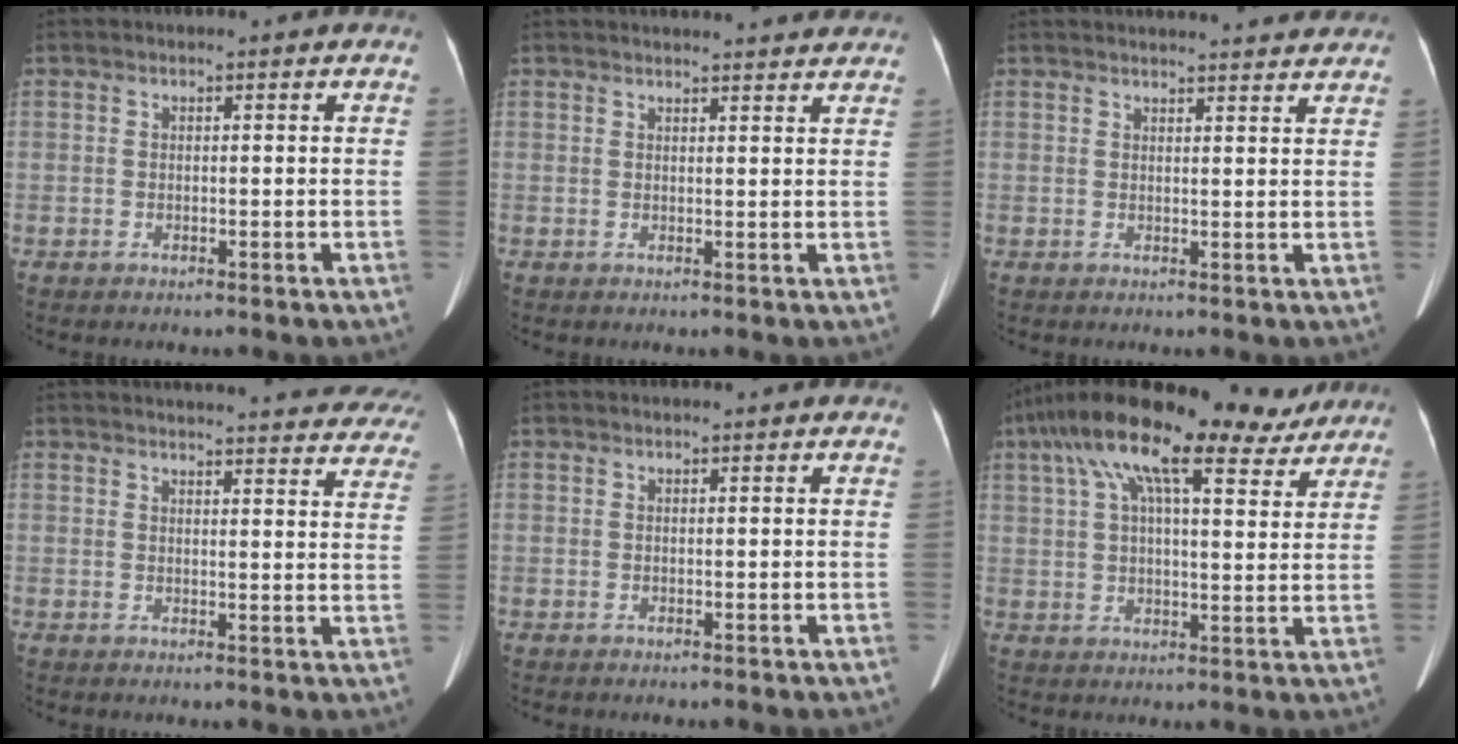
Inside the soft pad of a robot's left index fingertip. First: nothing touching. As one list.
[{"total": 12.2, "force": [11.6, 1.4, 3.3], "torque": [-0.028, 0.019, 0.124]}, {"total": 14.3, "force": [13.7, 1.5, 3.8], "torque": [-0.039, 0.015, 0.155]}, {"total": 29.5, "force": [27.8, 5.0, 8.4], "torque": [-0.127, -0.055, 0.315]}, {"total": 0.8, "force": [0.8, 0.0, 0.2], "torque": [-0.004, 0.009, 0.010]}, {"total": 18.8, "force": [13.5, 4.9, 12.1], "torque": [-0.223, 0.058, 0.203]}]